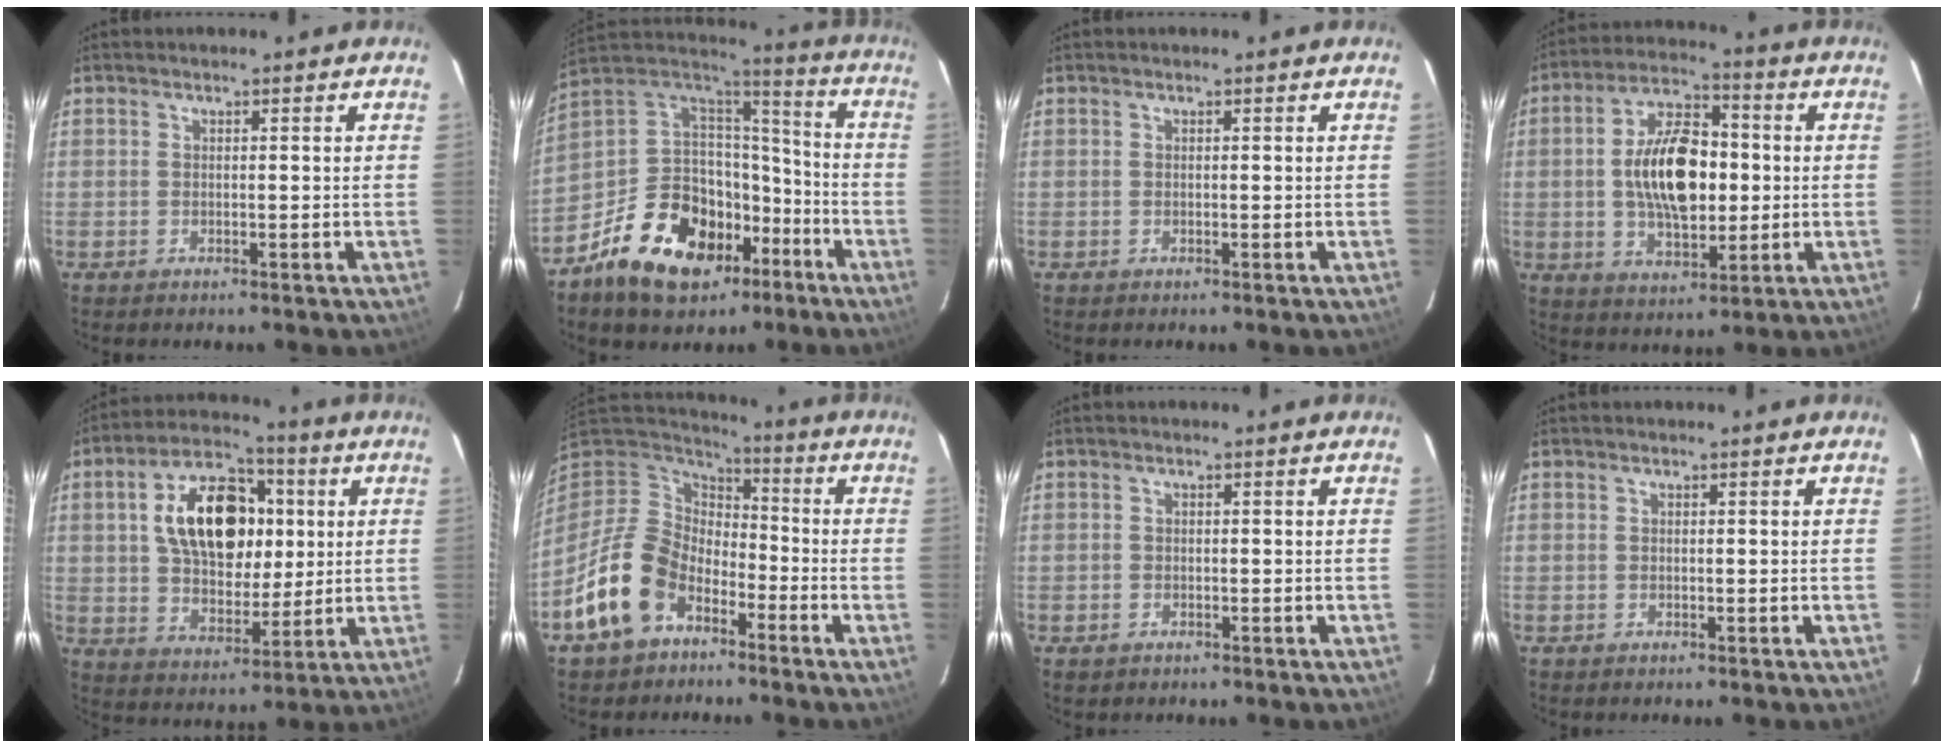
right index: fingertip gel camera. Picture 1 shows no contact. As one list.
[{"total": 22.5, "force": [-11.4, 13.9, 13.4], "torque": [-0.280, 0.012, -0.181]}, {"total": 0.0}, {"total": 15.0, "force": [0.0, 8.1, 12.6], "torque": [-0.220, 0.019, 0.005]}, {"total": 17.6, "force": [3.8, 10.8, 13.3], "torque": [-0.237, 0.034, 0.070]}, {"total": 15.1, "force": [-8.0, 10.2, 7.6], "torque": [-0.180, 0.010, -0.140]}, {"total": 1.3, "force": [-0.8, 1.0, 0.3], "torque": [-0.008, -0.001, -0.011]}, {"total": 0.0}]